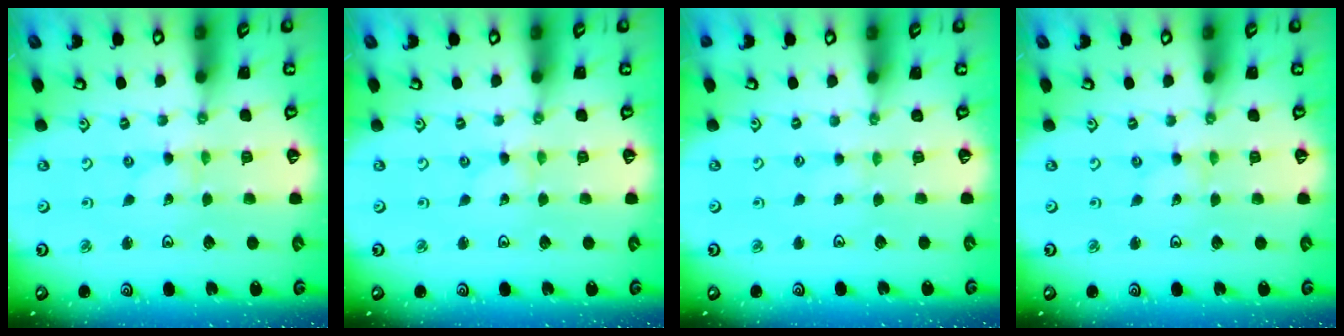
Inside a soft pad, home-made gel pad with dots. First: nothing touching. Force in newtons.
{"total": 0.0}
{"total": 0.0}
{"total": 0.0}